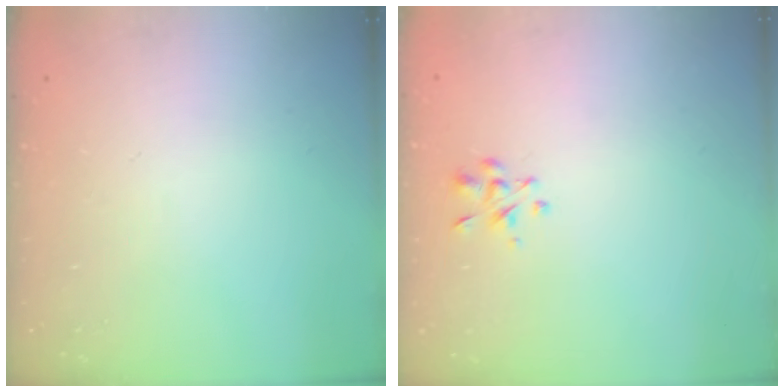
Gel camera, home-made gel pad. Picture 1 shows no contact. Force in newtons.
{"total": 2.9, "press": 2.7, "slide": 1.2}